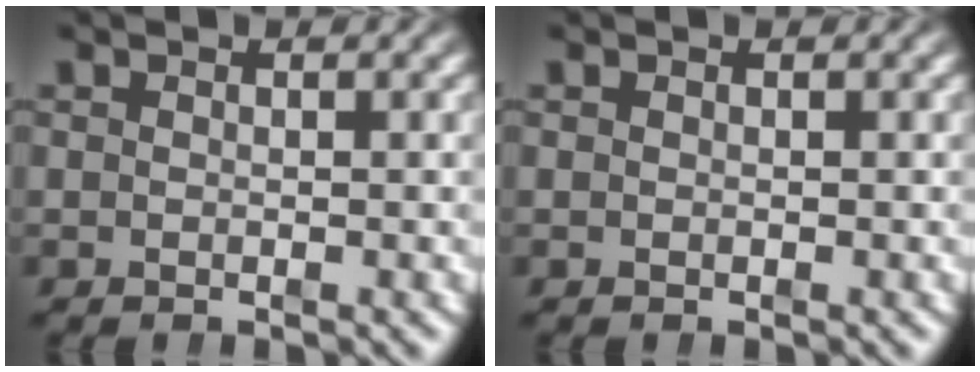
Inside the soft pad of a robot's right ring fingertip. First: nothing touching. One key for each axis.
{"total": 0.0}